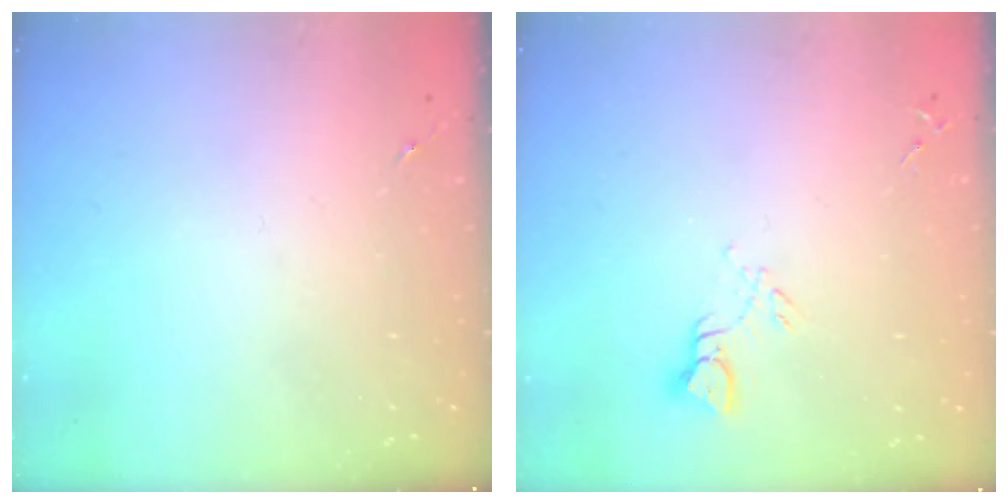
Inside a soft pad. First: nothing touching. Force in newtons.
{"total": 4.4, "press": 4.4, "slide": 0.3}